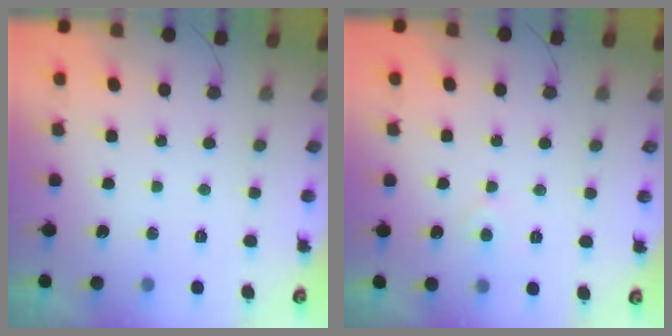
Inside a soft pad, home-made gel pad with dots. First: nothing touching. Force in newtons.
{"total": 3.5, "press": 3.4, "slide": 0.4}